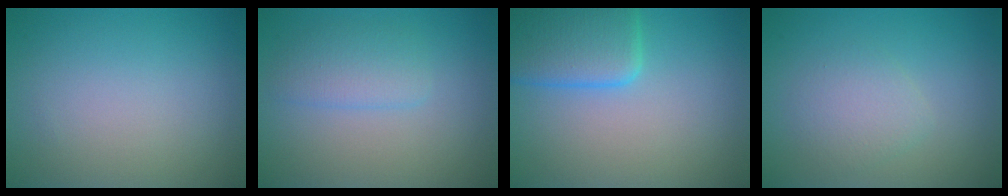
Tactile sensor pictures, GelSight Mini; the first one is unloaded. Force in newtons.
{"total": 2.4, "press": 2.4, "slide": 0.1}
{"total": 5.7, "press": 5.7, "slide": 0.5}
{"total": 2.3, "press": 2.3, "slide": 0.1}